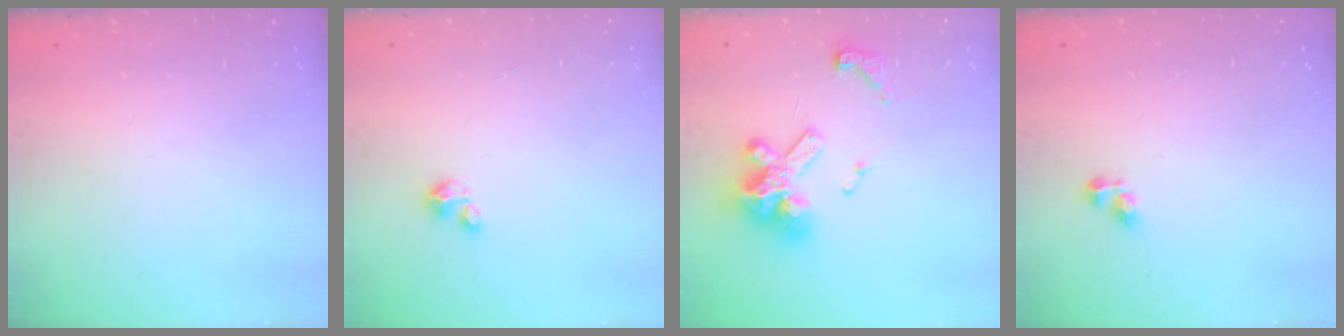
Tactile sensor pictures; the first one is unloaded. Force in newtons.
{"total": 2.5, "press": 2.5, "slide": 0.3}
{"total": 14.5, "press": 14.5, "slide": 0.9}
{"total": 3.6, "press": 3.6, "slide": 0.5}